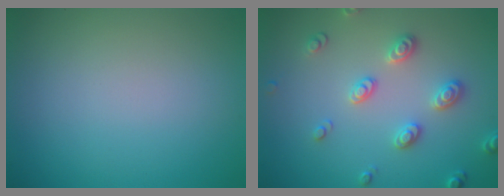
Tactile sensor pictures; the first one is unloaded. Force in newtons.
{"total": 2.8, "press": 2.7, "slide": 0.8}